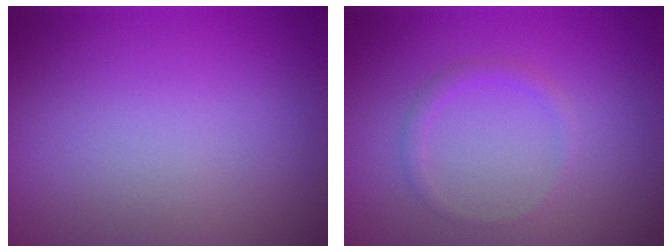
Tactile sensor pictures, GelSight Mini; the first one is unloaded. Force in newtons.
{"total": 1.1, "press": 1.1, "slide": 0.1}